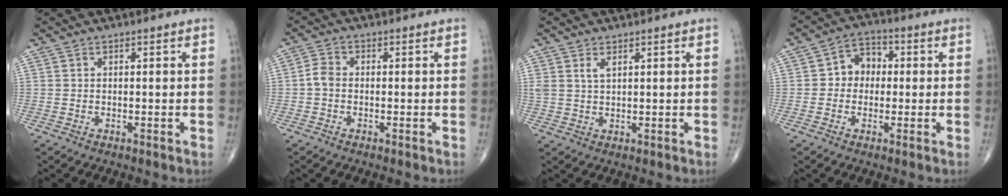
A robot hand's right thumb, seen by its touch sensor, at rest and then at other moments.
{"total": 2.6, "force": [-0.5, 1.8, 1.8], "torque": [-0.032, 0.007, -0.019]}
{"total": 2.1, "force": [1.2, 0.9, 1.4], "torque": [-0.031, 0.000, 0.030]}
{"total": 6.2, "force": [0.1, 5.1, 3.5], "torque": [-0.026, 0.022, -0.010]}